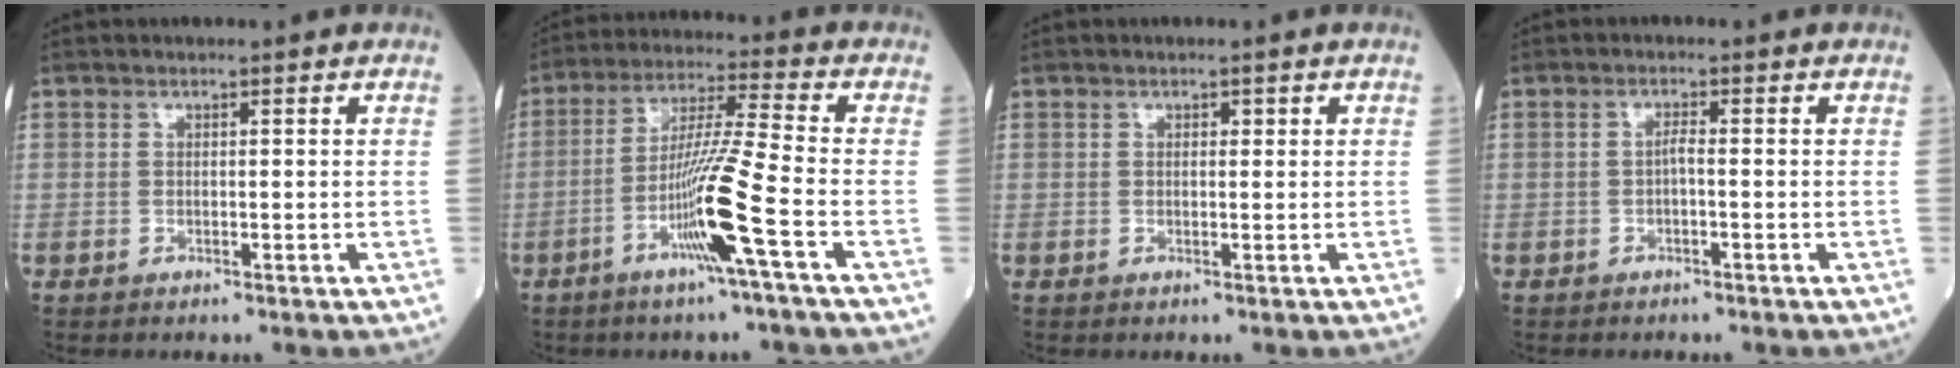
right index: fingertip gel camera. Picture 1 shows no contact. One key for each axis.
{"total": 10.8, "fx": -4.4, "fy": -1.8, "fz": 9.7, "tx": -0.189, "ty": -0.005, "tz": -0.083}
{"total": 0.7, "fx": 0.3, "fy": 0.5, "fz": 0.4, "tx": -0.004, "ty": 0.003, "tz": 0.003}
{"total": 1.1, "fx": -0.4, "fy": 0.1, "fz": 1.0, "tx": -0.018, "ty": 0.004, "tz": -0.009}